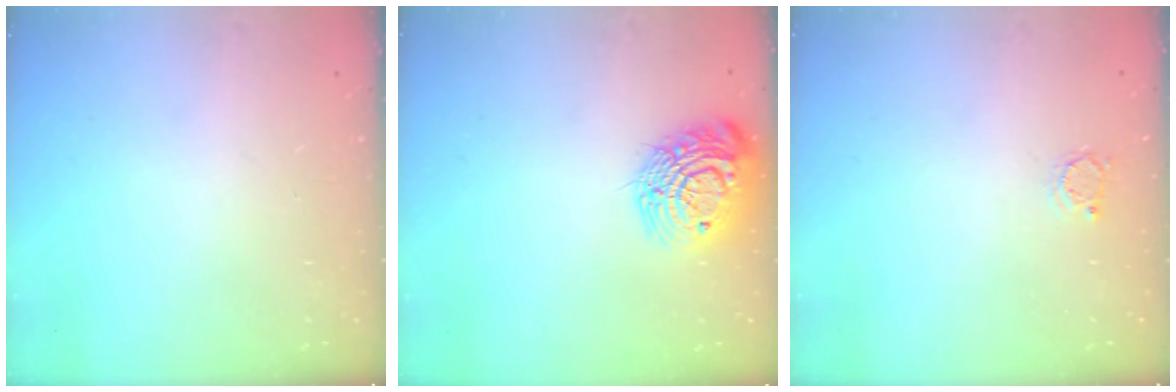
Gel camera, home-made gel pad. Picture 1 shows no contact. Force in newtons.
{"total": 16.2, "press": 16.1, "slide": 1.4}
{"total": 2.2, "press": 2.1, "slide": 0.4}